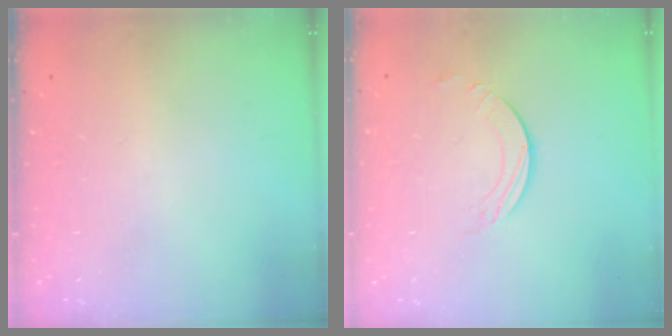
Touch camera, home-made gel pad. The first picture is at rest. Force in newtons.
{"total": 1.7, "press": 1.7, "slide": 0.2}